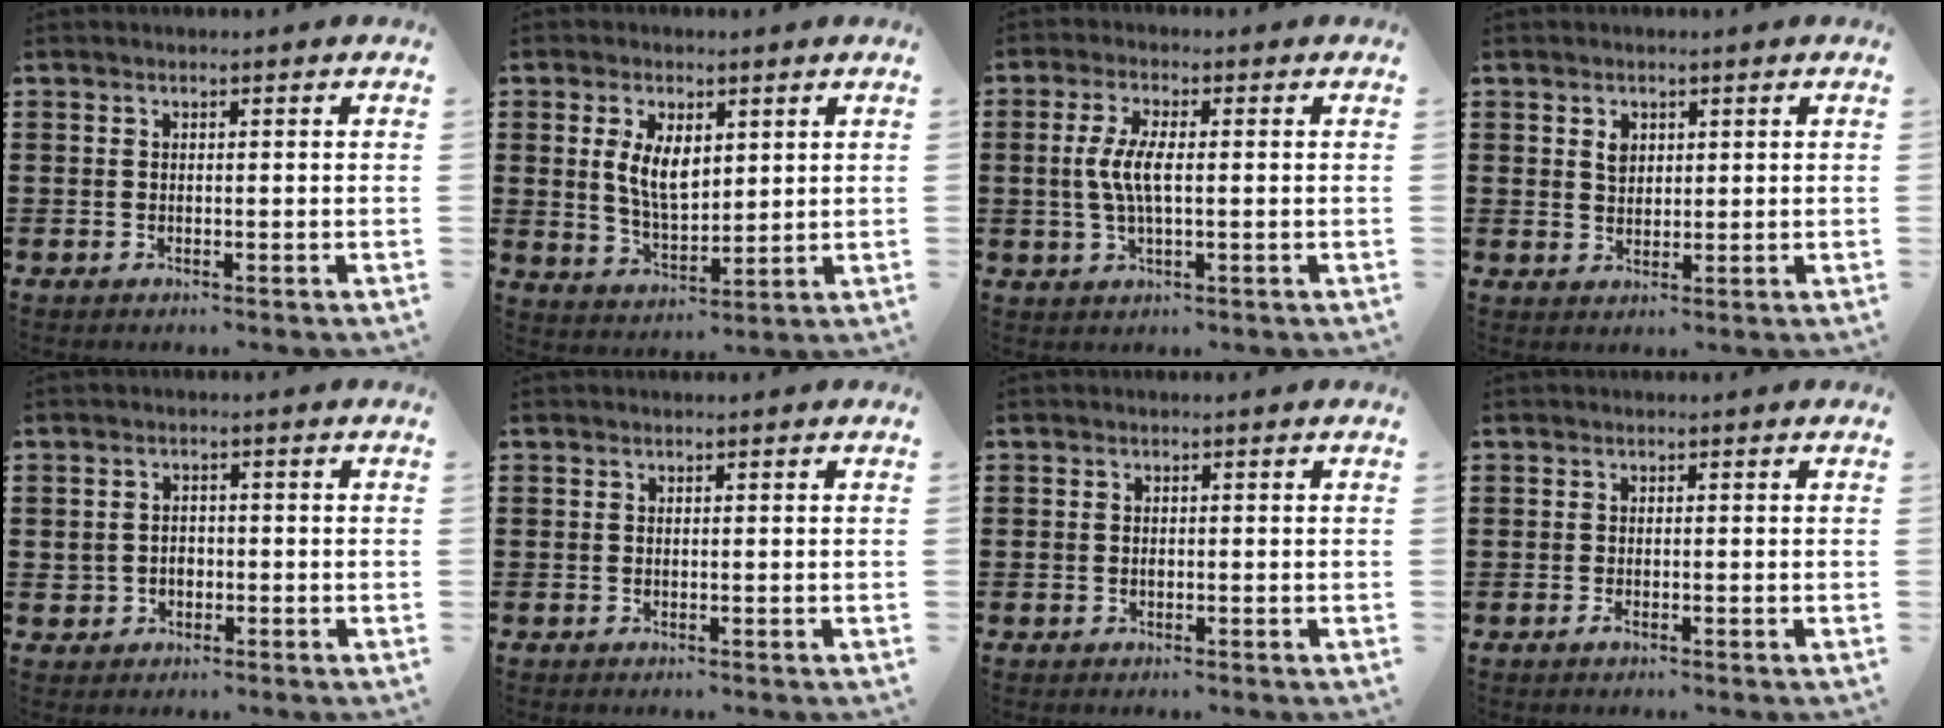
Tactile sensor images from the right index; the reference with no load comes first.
{"total": 6.4, "force": [1.6, 3.4, 5.2], "torque": [-0.103, 0.005, 0.027]}
{"total": 5.2, "force": [-0.1, 1.5, 5.0], "torque": [-0.113, -0.007, -0.010]}
{"total": 2.2, "force": [1.0, 1.6, 1.2], "torque": [-0.028, 0.005, 0.019]}
{"total": 2.1, "force": [-0.6, 2.0, 0.7], "torque": [-0.019, 0.005, -0.015]}
{"total": 0.0}
{"total": 0.8, "force": [-0.2, 0.6, 0.5], "torque": [-0.012, 0.001, -0.003]}
{"total": 0.6, "force": [-0.3, 0.2, 0.4], "torque": [-0.010, -0.007, -0.003]}